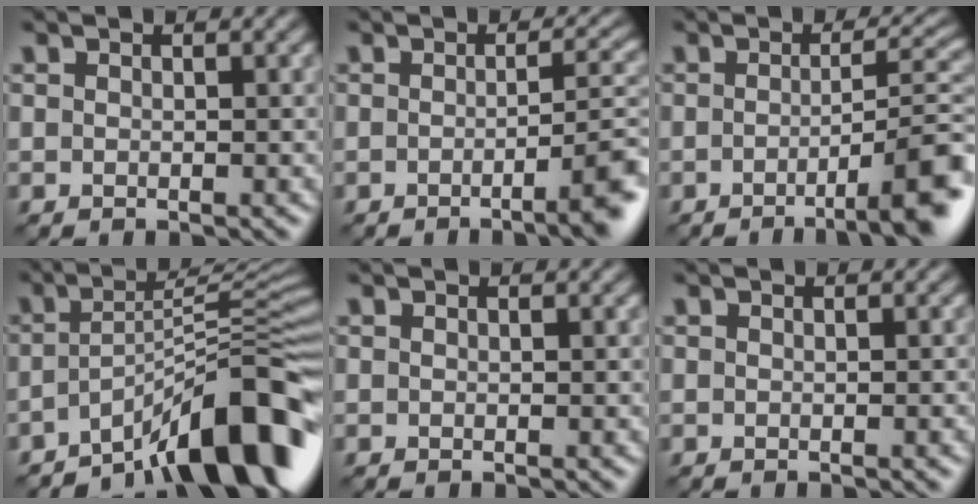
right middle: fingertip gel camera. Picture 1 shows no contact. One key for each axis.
{"total": 4.7, "fx": -2.1, "fy": 0.3, "fz": 4.2, "tx": -0.057, "ty": 0.002, "tz": -0.038}
{"total": 6.8, "fx": -3.2, "fy": 0.6, "fz": 5.9, "tx": -0.078, "ty": 0.007, "tz": -0.053}
{"total": 10.1, "fx": -6.4, "fy": 1.5, "fz": 7.7, "tx": -0.094, "ty": 0.017, "tz": -0.114}
{"total": 0.0}
{"total": 0.7, "fx": -0.3, "fy": 0.2, "fz": 0.6, "tx": -0.006, "ty": 0.002, "tz": -0.003}